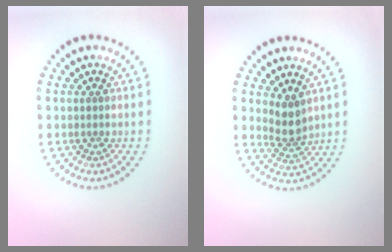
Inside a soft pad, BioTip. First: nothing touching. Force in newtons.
{"total": 2.4, "press": 1.8, "slide": 1.5}